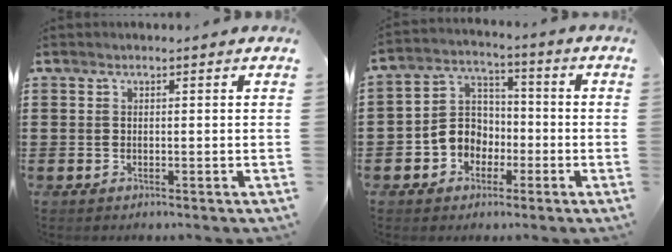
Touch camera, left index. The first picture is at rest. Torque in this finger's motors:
{"motor_torque": [1.10, 1.04, 0.21, 0.07]}